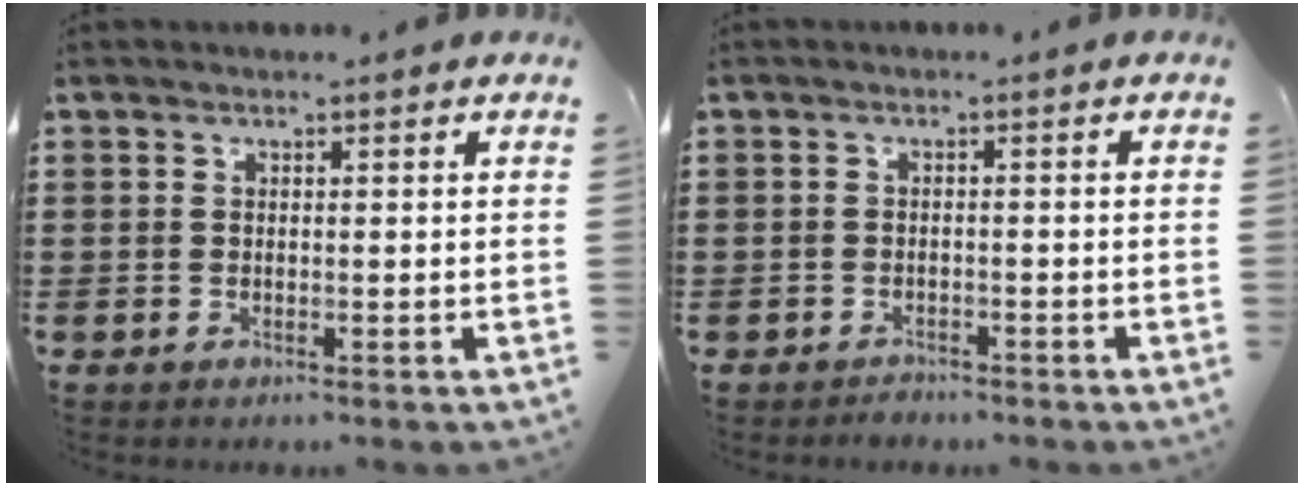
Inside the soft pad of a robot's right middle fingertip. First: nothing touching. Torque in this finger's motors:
{"motor_torque": [-0.48, 0.49, -1.06, -0.21]}